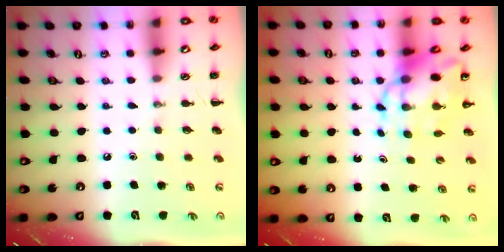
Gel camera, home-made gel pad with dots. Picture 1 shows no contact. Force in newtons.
{"total": 9.9, "press": 9.5, "slide": 2.8}